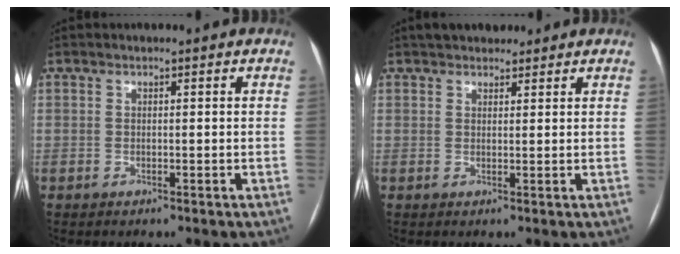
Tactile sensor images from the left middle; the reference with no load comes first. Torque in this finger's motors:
{"motor_torque": [0.28, -0.21, 0.03, 0.00]}